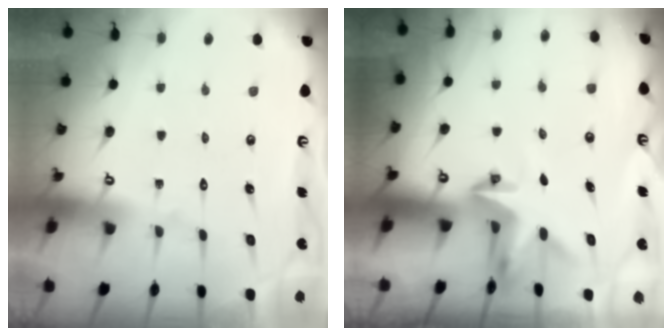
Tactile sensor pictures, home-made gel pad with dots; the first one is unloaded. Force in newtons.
{"total": 3.4, "press": 3.4, "slide": 0.2}